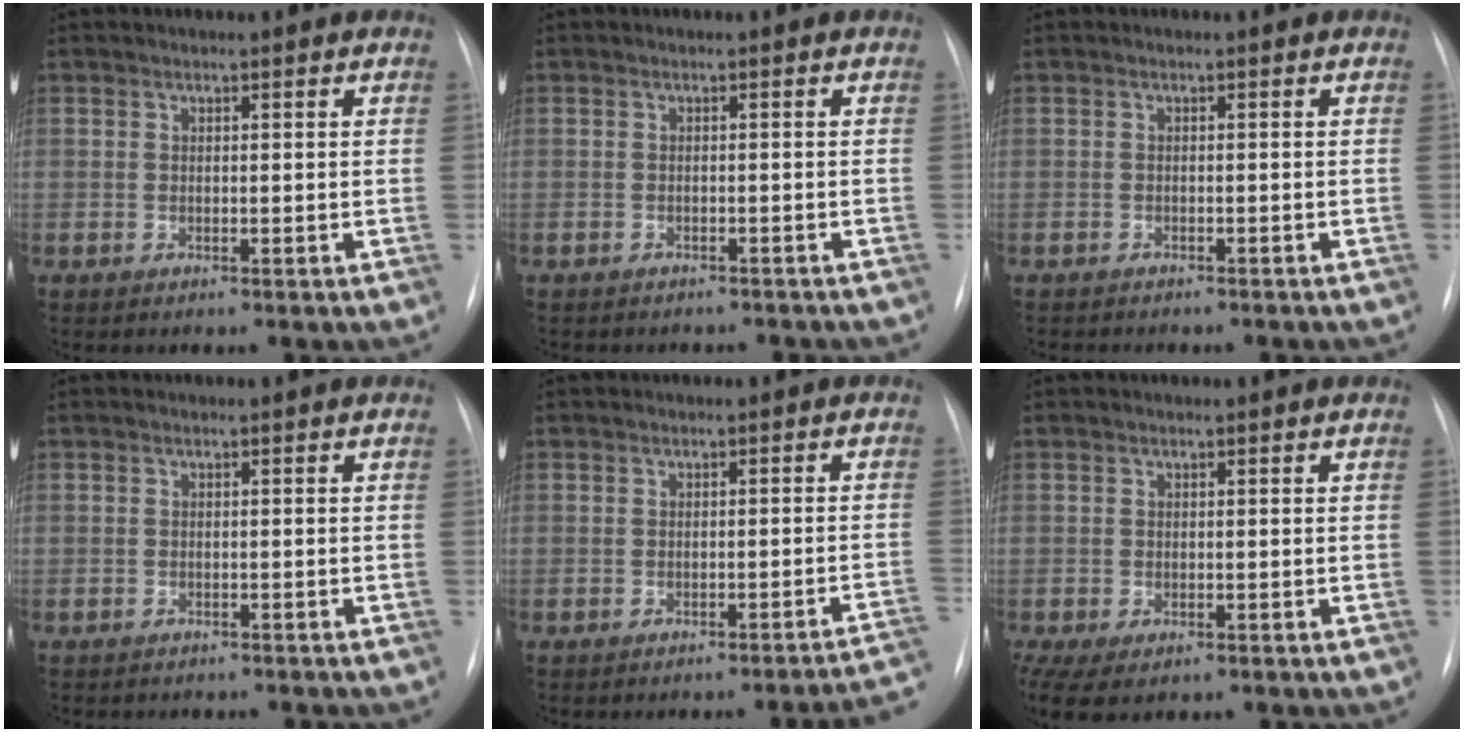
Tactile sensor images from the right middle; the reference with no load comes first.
{"total": 5.7, "force": [-5.2, 2.0, 1.3], "torque": [-0.011, 0.005, -0.056]}
{"total": 5.4, "force": [-4.7, 1.3, 2.2], "torque": [-0.024, -0.004, -0.054]}
{"total": 3.6, "force": [-3.1, 1.6, 0.7], "torque": [-0.009, 0.000, -0.038]}
{"total": 6.5, "force": [-5.9, -0.7, 2.6], "torque": [-0.008, 0.011, -0.065]}
{"total": 7.0, "force": [-3.9, 3.8, 4.4], "torque": [-0.100, -0.009, -0.057]}